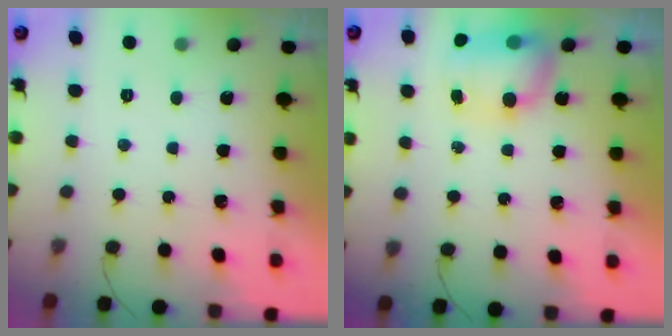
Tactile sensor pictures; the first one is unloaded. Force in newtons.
{"total": 7.8, "press": 7.6, "slide": 1.8}